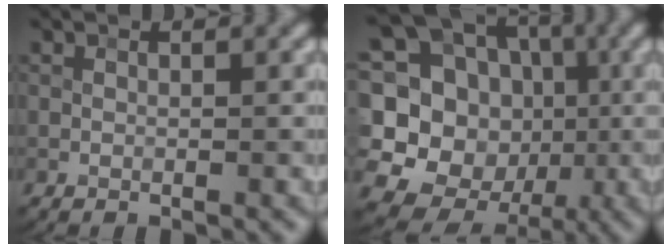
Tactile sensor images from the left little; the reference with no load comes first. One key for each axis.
{"total": 20.0, "fx": -1.0, "fy": 18.3, "fz": 8.0, "tx": -0.198, "ty": 0.033, "tz": -0.044}